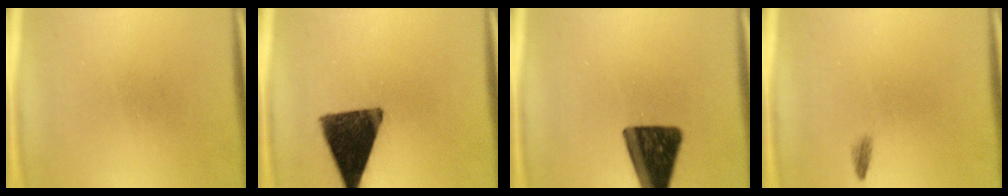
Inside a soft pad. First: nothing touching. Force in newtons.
{"total": 14.1}
{"total": 14.9}
{"total": 0.7}